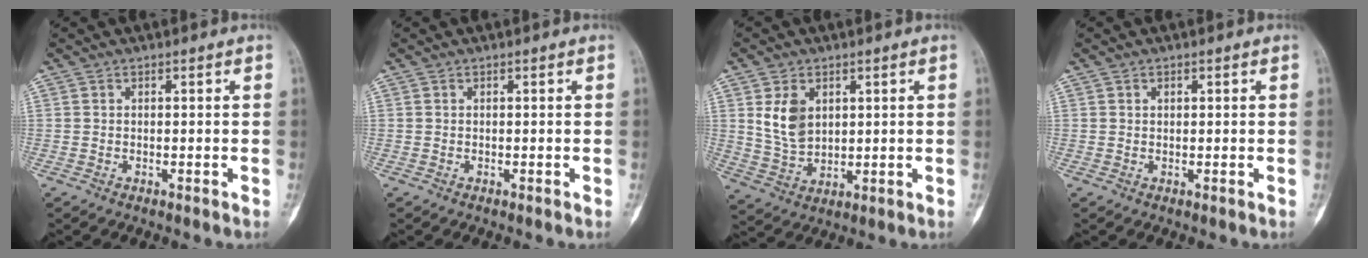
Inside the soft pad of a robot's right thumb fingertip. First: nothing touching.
{"total": 0.0}
{"total": 7.6, "force": [2.5, 5.3, 4.8], "torque": [-0.070, -0.016, 0.059]}
{"total": 0.6, "force": [0.3, 0.4, 0.4], "torque": [-0.002, 0.000, 0.004]}